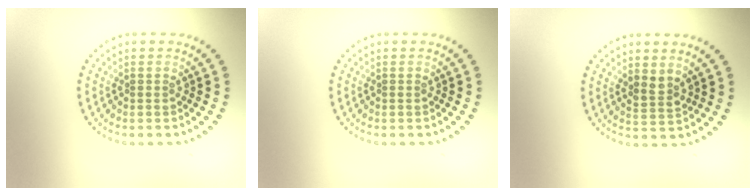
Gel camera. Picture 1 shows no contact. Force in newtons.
{"total": 0.0}
{"total": 1.6, "press": 1.3, "slide": 1.0}